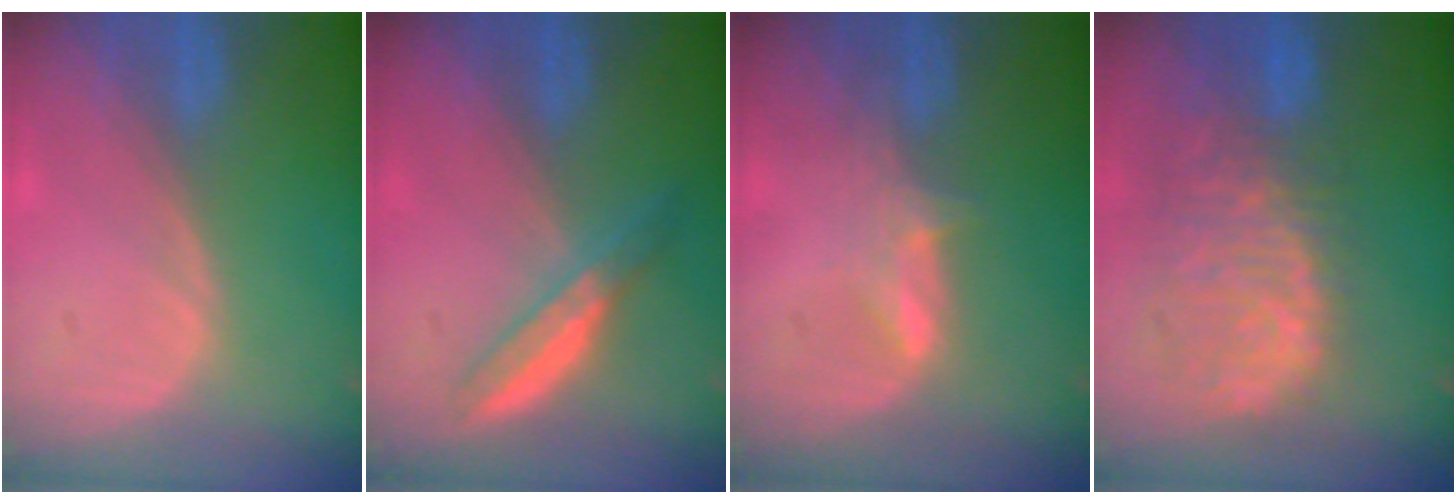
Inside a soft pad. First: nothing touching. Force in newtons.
{"total": 5.2, "press": 4.6, "slide": 2.4}
{"total": 2.8, "press": 2.8, "slide": 0.4}
{"total": 11.7, "press": 9.8, "slide": 6.4}